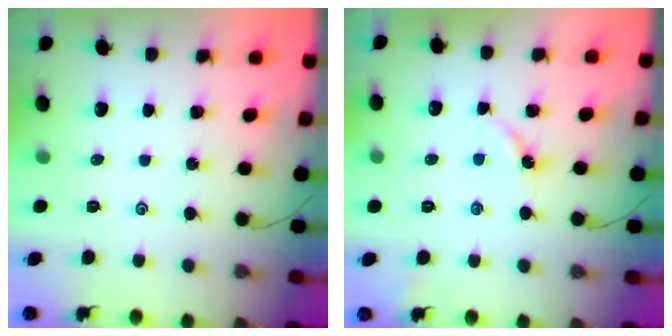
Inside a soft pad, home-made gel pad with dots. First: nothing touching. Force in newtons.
{"total": 4.8, "press": 4.7, "slide": 0.6}